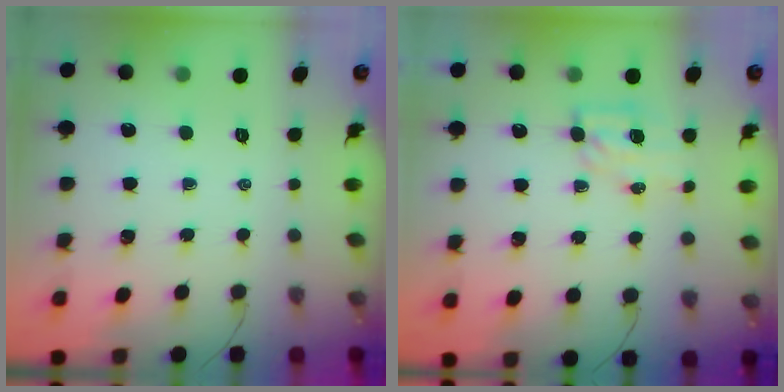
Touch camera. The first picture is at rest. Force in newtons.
{"total": 5.7, "press": 5.6, "slide": 1.0}